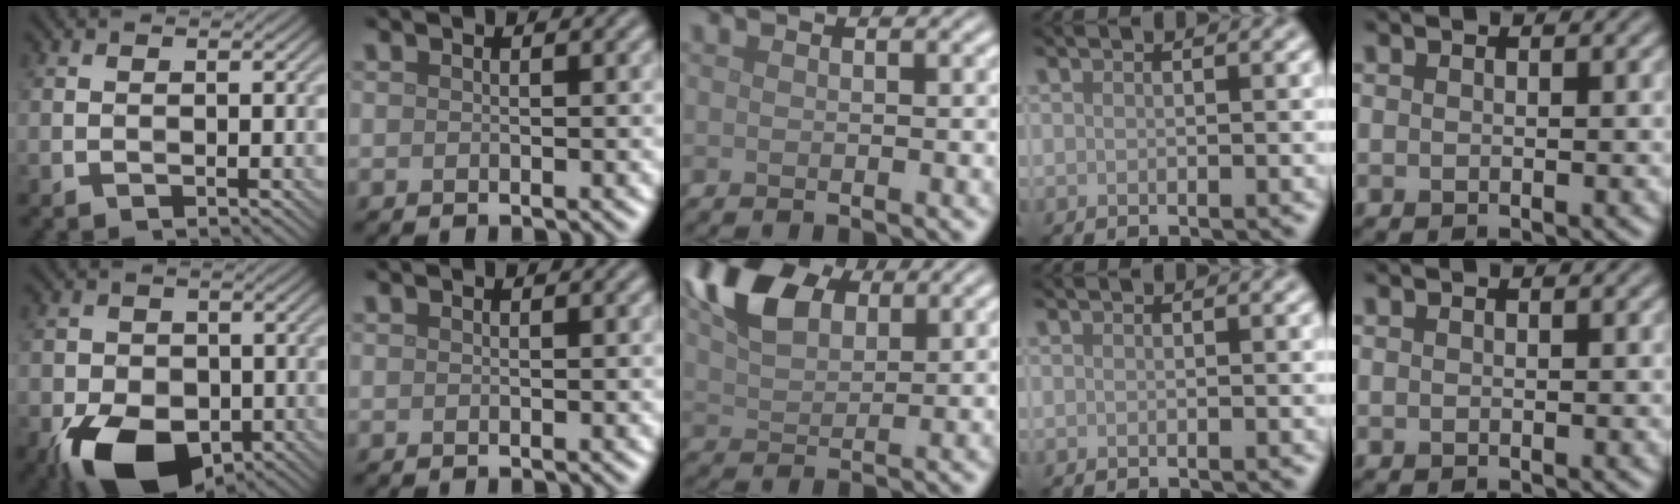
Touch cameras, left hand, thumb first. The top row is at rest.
{"thumb": {"total": 11.6, "force": [-5.4, 7.5, 7.1], "torque": [-0.123, -0.038, -0.094]}, "middle": {"total": 8.2, "force": [4.2, 4.8, 5.2], "torque": [-0.124, 0.018, 0.080]}}